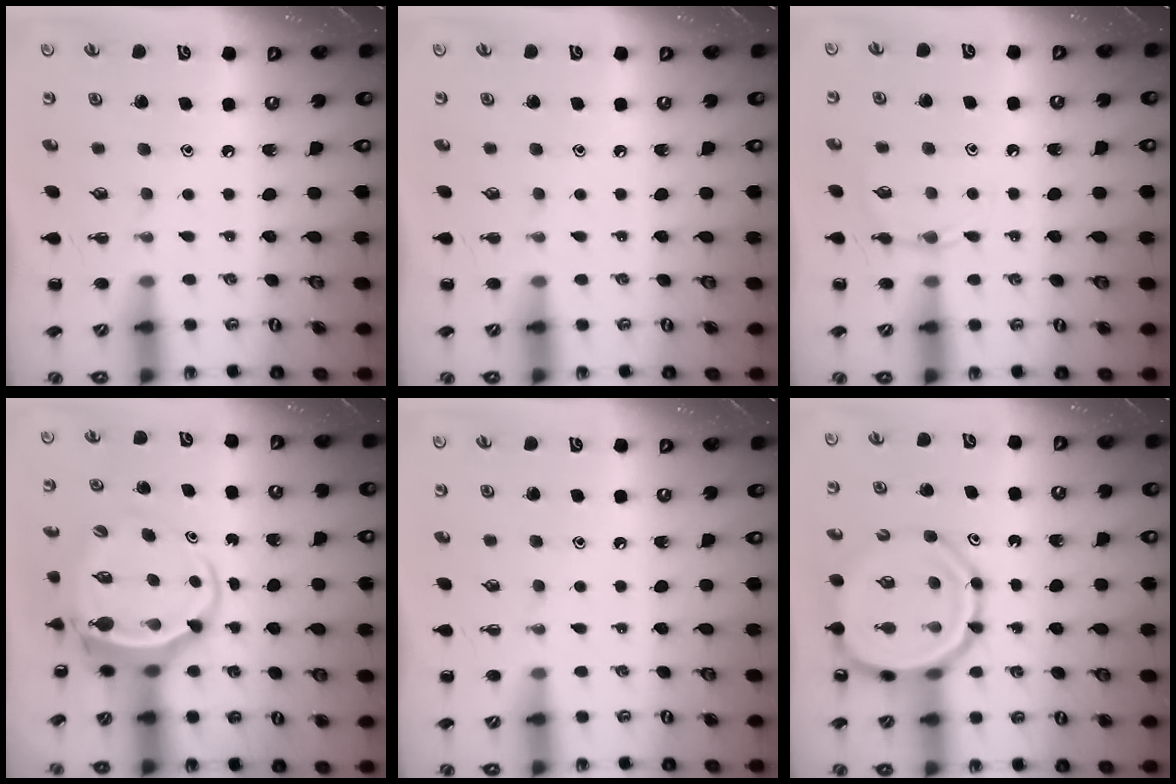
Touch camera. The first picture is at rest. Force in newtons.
{"total": 0.0}
{"total": 5.1, "press": 4.9, "slide": 1.5}
{"total": 6.3, "press": 6.2, "slide": 1.4}
{"total": 0.0}
{"total": 12.6, "press": 12.1, "slide": 3.5}